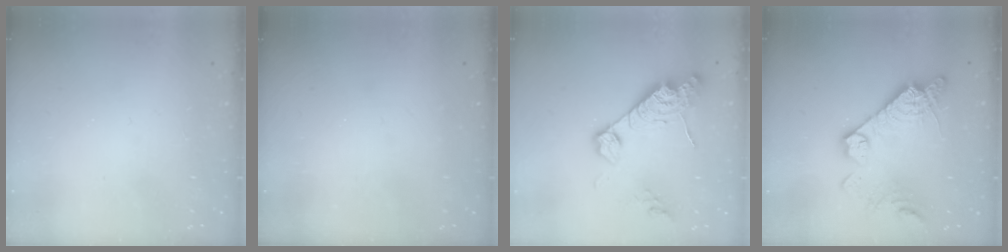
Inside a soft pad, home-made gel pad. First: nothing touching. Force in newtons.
{"total": 0.0}
{"total": 14.8, "press": 14.8, "slide": 1.3}
{"total": 18.2, "press": 18.1, "slide": 1.7}